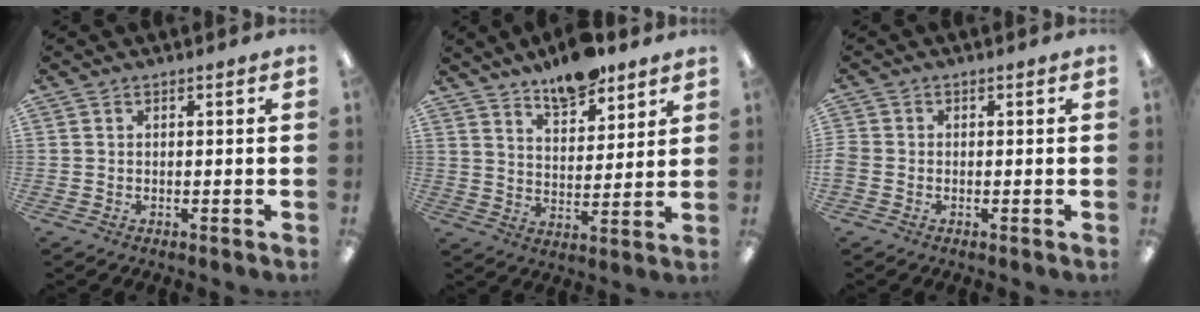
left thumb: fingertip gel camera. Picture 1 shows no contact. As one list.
[{"total": 10.0, "force": [8.2, 3.8, 4.2], "torque": [-0.056, -0.048, 0.145]}, {"total": 1.6, "force": [-0.6, 1.4, 0.7], "torque": [-0.010, 0.005, -0.010]}]